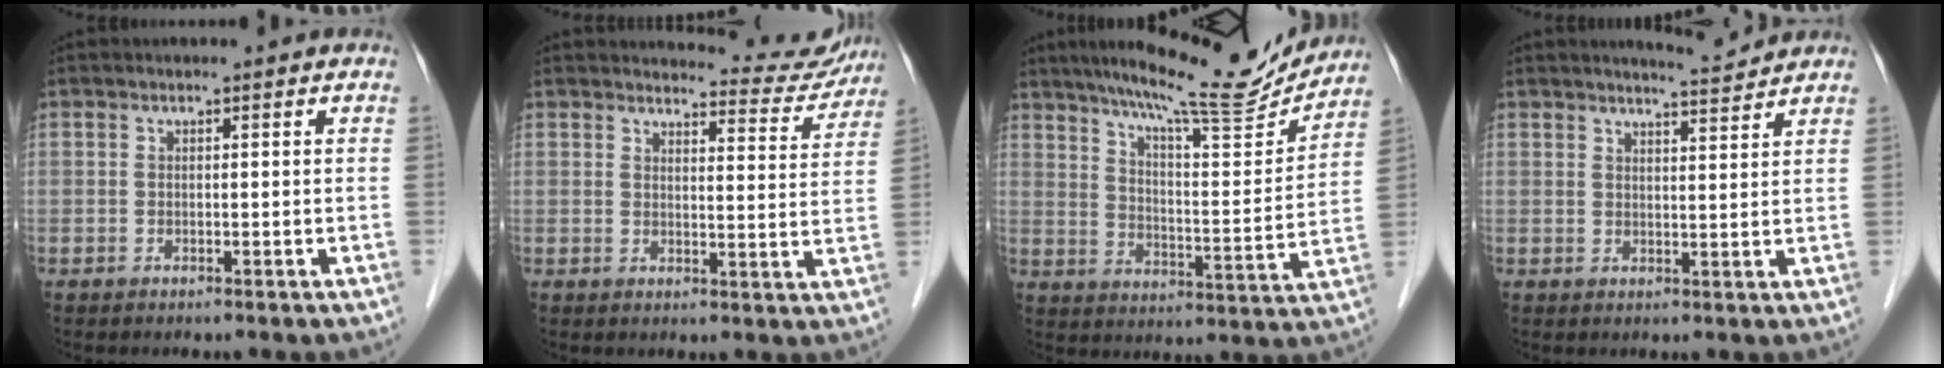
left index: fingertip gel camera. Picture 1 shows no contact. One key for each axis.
{"total": 8.6, "fx": 8.5, "fy": 1.3, "fz": 0.1, "tx": 0.011, "ty": -0.031, "tz": 0.089}
{"total": 18.1, "fx": 16.2, "fy": 1.5, "fz": 8.1, "tx": -0.131, "ty": -0.021, "tz": 0.233}
{"total": 4.0, "fx": 3.9, "fy": -0.2, "fz": 0.6, "tx": -0.016, "ty": -0.009, "tz": 0.057}